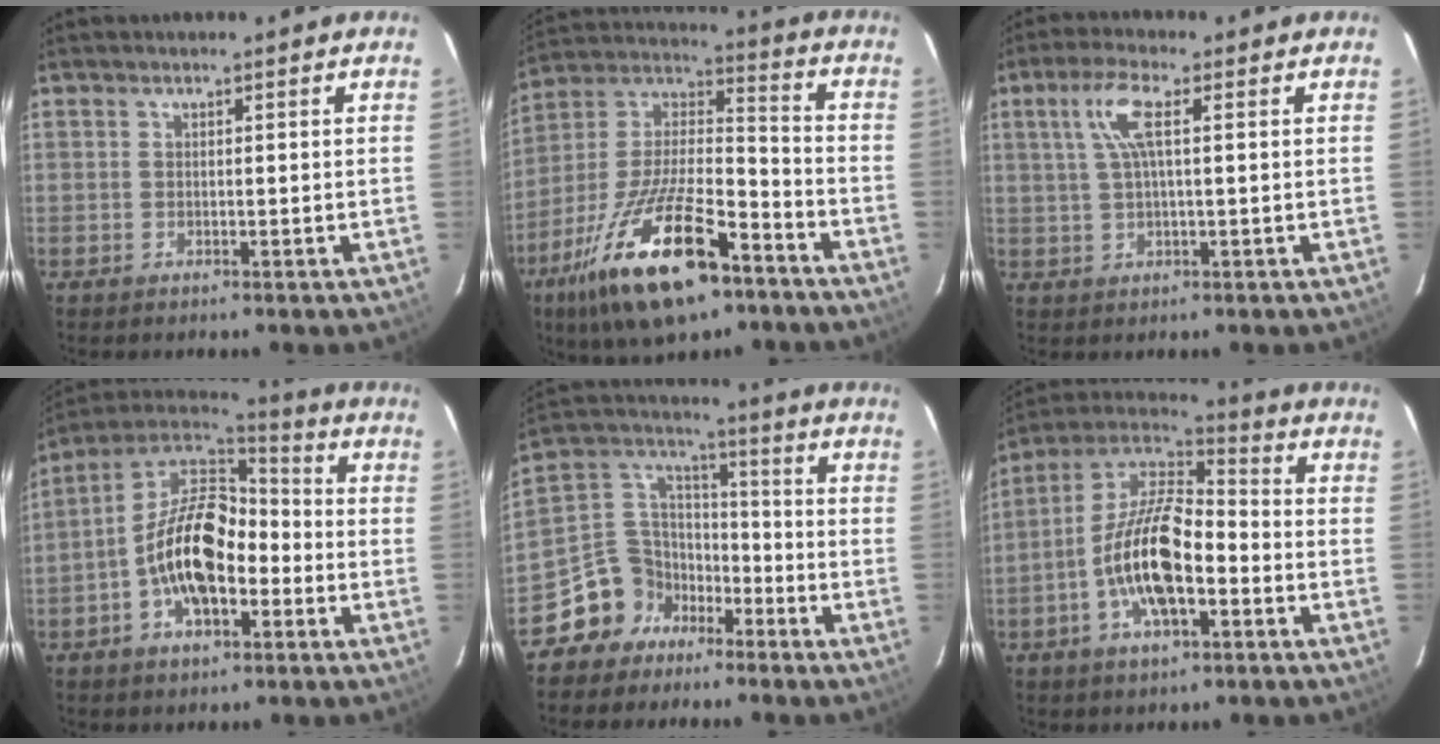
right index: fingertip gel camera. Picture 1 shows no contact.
{"total": 23.8, "force": [-13.7, 8.7, 17.4], "torque": [-0.337, -0.024, -0.236]}
{"total": 6.1, "force": [1.6, 1.1, 5.7], "torque": [-0.116, 0.008, 0.034]}
{"total": 15.3, "force": [-4.3, 8.3, 12.1], "torque": [-0.235, 0.018, -0.081]}
{"total": 10.5, "force": [-7.0, 7.7, 1.4], "torque": [-0.047, 0.061, -0.131]}
{"total": 15.2, "force": [-4.9, 6.2, 13.0], "torque": [-0.262, 0.004, -0.097]}